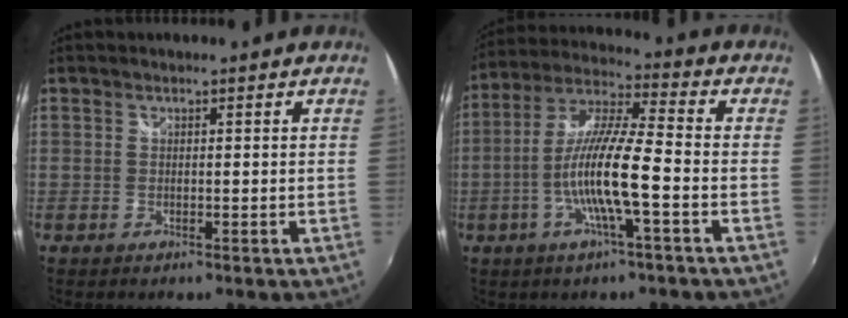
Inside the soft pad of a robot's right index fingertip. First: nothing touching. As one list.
[{"total": 12.6, "force": [-3.8, 0.9, 12.0], "torque": [-0.236, 0.001, -0.075]}]